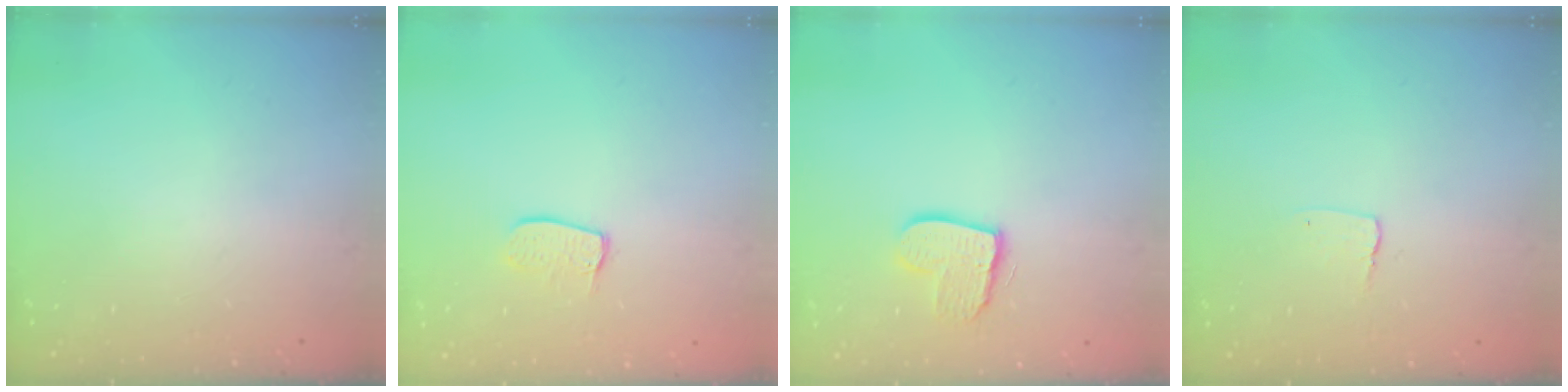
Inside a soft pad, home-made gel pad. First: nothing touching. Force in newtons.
{"total": 6.9, "press": 6.9, "slide": 0.2}
{"total": 10.3, "press": 10.3, "slide": 0.8}
{"total": 2.9, "press": 2.9, "slide": 0.2}